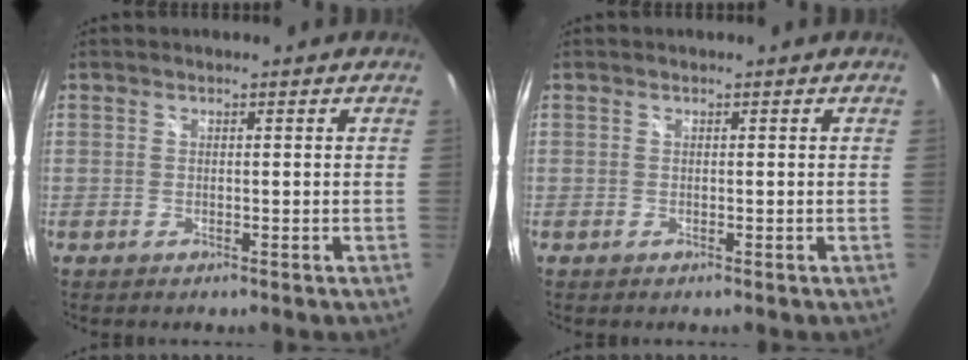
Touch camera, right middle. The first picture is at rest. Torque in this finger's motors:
{"motor_torque": [0.07, -0.06, 0.02, 0.01]}